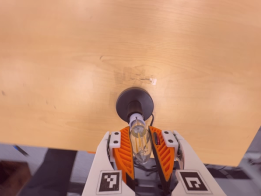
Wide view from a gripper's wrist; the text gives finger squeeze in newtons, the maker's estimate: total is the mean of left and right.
{"total": 12.2, "left": 10.9, "right": 13.4}